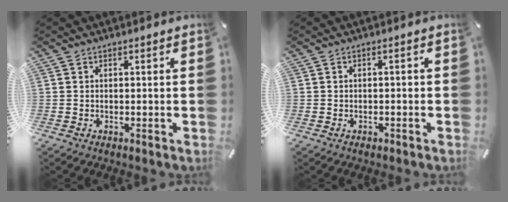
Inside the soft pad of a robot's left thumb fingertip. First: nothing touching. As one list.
[{"total": 1.0, "force": [-0.6, 0.7, 0.4], "torque": [-0.010, 0.002, -0.014]}]